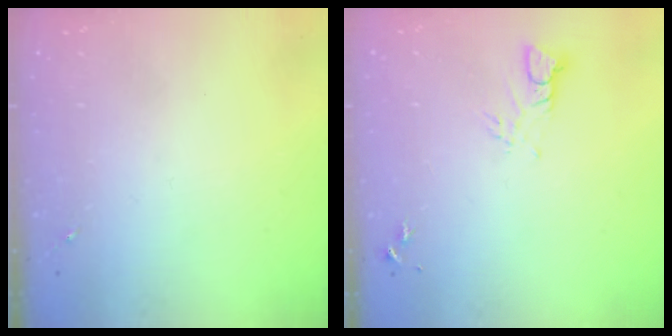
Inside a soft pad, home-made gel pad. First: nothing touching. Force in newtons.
{"total": 3.4, "press": 3.4, "slide": 0.3}